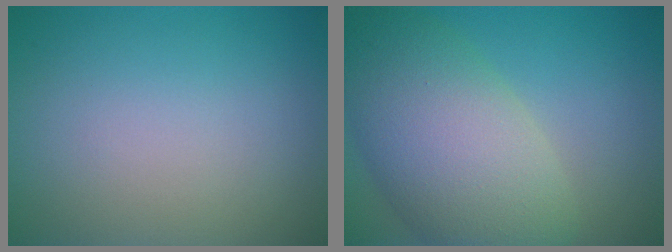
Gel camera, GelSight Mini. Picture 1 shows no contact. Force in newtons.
{"total": 9.8, "press": 9.8, "slide": 0.3}